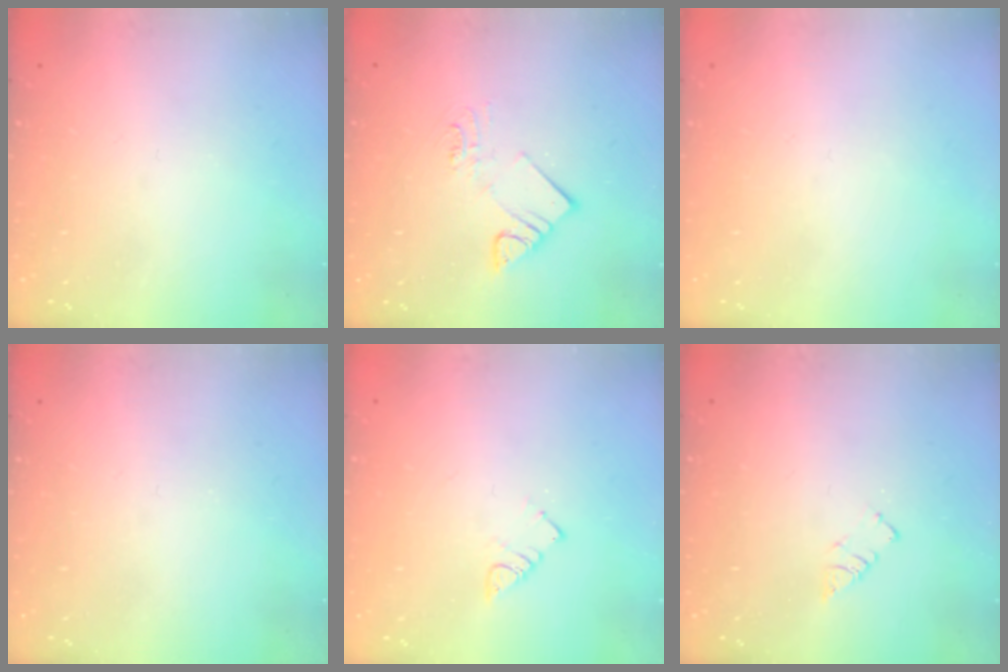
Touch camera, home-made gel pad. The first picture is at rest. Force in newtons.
{"total": 7.5, "press": 7.5, "slide": 0.4}
{"total": 1.9, "press": 1.9, "slide": 0.1}
{"total": 0.0}
{"total": 2.9, "press": 2.9, "slide": 0.5}
{"total": 2.9, "press": 2.9, "slide": 0.4}